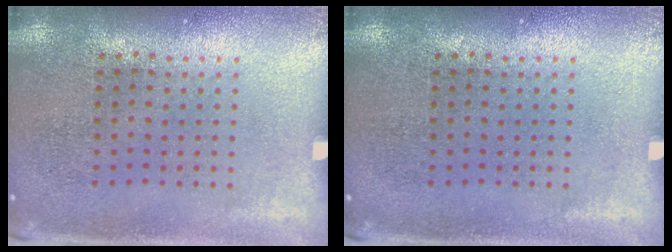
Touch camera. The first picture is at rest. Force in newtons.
{"total": 0.0}